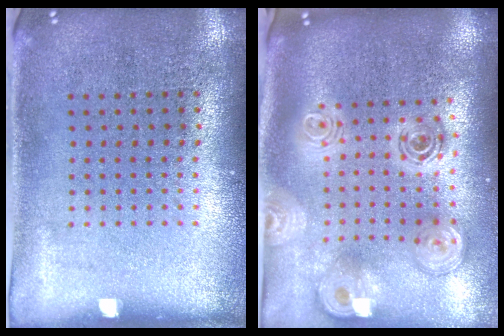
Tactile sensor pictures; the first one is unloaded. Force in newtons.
{"total": 2.6, "press": 1.9, "slide": 1.8}